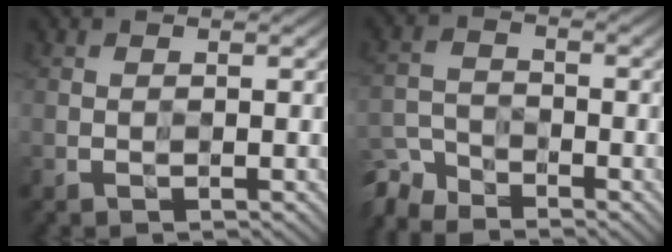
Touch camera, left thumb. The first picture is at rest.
{"total": 6.1, "force": [-5.6, 2.1, 1.2], "torque": [-0.028, -0.010, -0.117]}